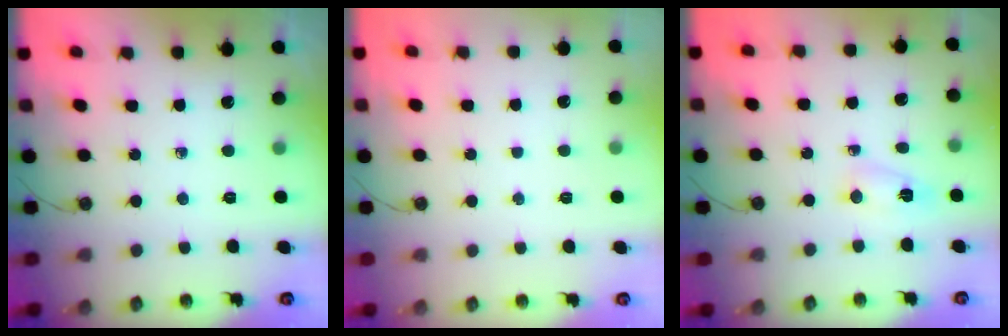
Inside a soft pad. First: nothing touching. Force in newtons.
{"total": 1.0, "press": 1.0, "slide": 0.0}
{"total": 2.9, "press": 2.8, "slide": 0.6}